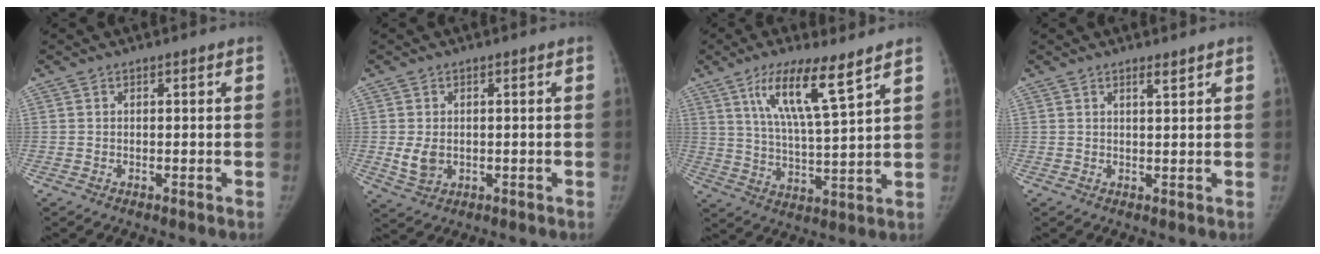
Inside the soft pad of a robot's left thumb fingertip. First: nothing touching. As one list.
[{"total": 3.8, "force": [-0.3, 2.9, 2.5], "torque": [-0.042, -0.007, 0.003]}, {"total": 12.4, "force": [7.3, 1.9, 9.9], "torque": [-0.176, -0.036, 0.136]}, {"total": 1.6, "force": [1.2, 0.1, 1.0], "torque": [-0.015, -0.010, 0.021]}]